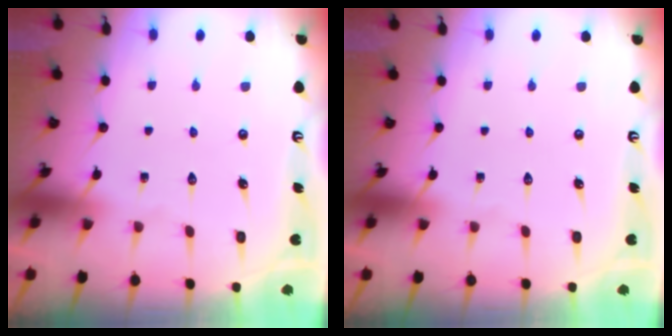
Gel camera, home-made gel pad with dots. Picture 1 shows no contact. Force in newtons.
{"total": 0.0}